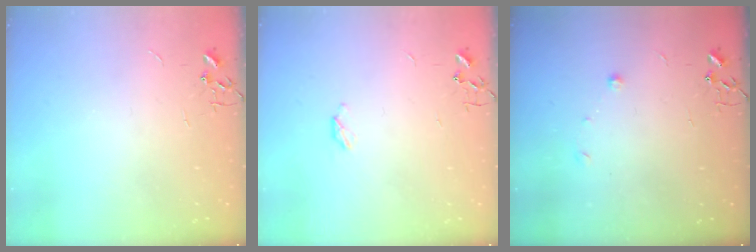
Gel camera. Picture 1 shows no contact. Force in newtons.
{"total": 2.9, "press": 2.9, "slide": 0.5}
{"total": 5.0, "press": 4.9, "slide": 0.8}